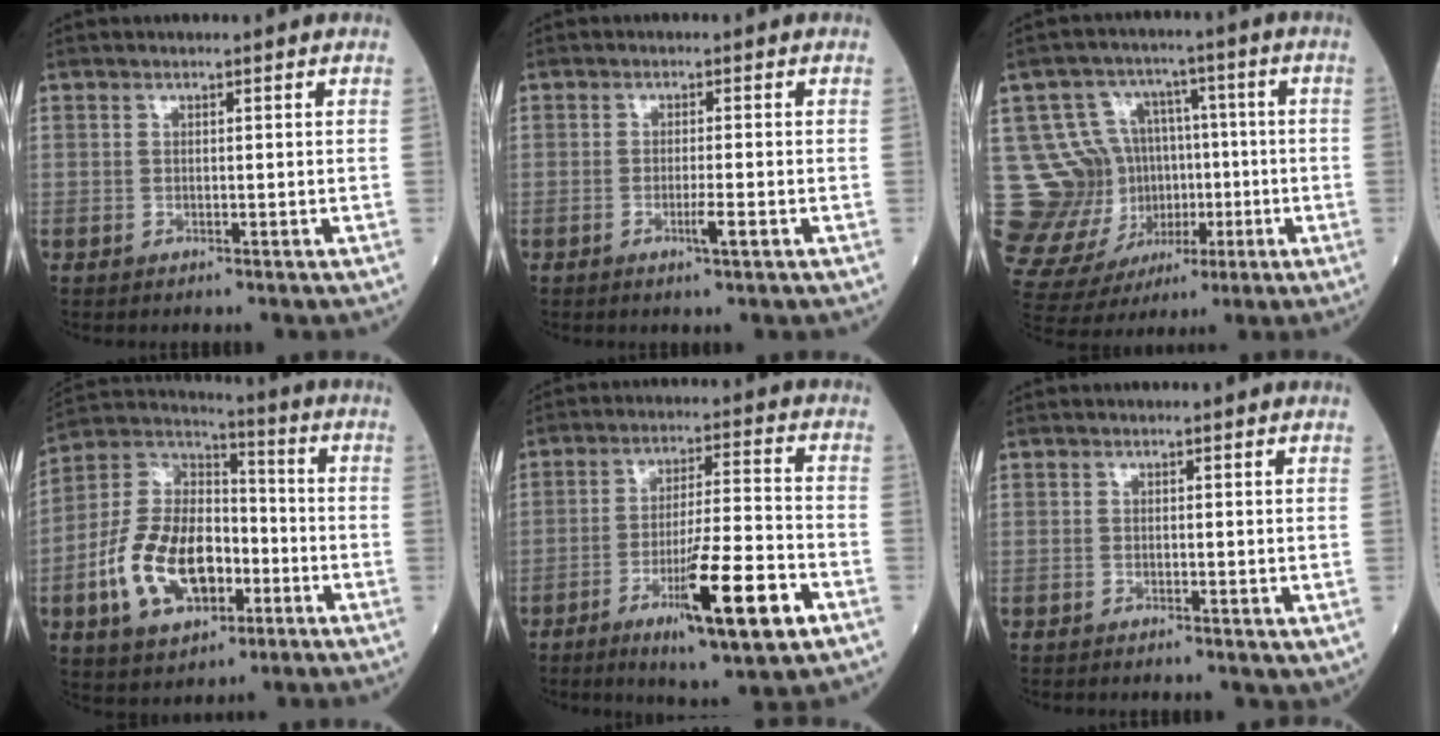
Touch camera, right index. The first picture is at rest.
{"total": 2.2, "force": [-0.9, -0.1, 2.0], "torque": [-0.037, -0.003, -0.013]}
{"total": 17.2, "force": [-0.5, 14.8, 8.8], "torque": [-0.182, 0.055, 0.029]}
{"total": 16.0, "force": [-4.8, 9.3, 12.1], "torque": [-0.259, 0.016, -0.081]}
{"total": 13.9, "force": [-6.4, 0.9, 12.3], "torque": [-0.207, -0.019, -0.099]}
{"total": 0.6, "force": [0.0, 0.3, 0.6], "torque": [-0.012, -0.002, 0.000]}